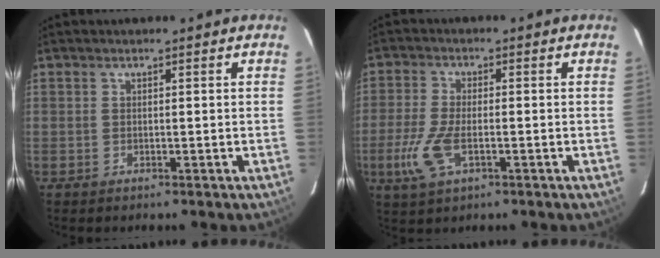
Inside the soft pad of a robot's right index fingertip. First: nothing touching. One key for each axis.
{"total": 7.8, "fx": -2.8, "fy": 3.3, "fz": 6.5, "tx": -0.152, "ty": -0.009, "tz": -0.054}